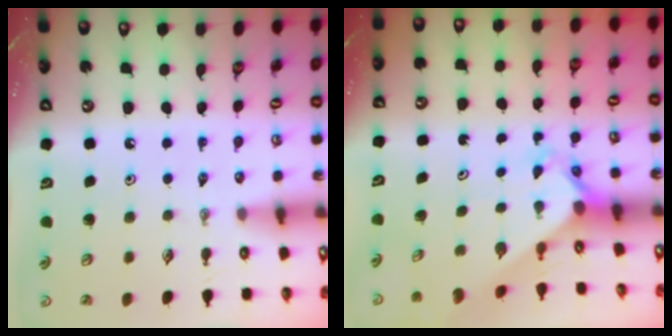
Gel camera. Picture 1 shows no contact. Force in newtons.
{"total": 2.4, "press": 2.4, "slide": 0.1}